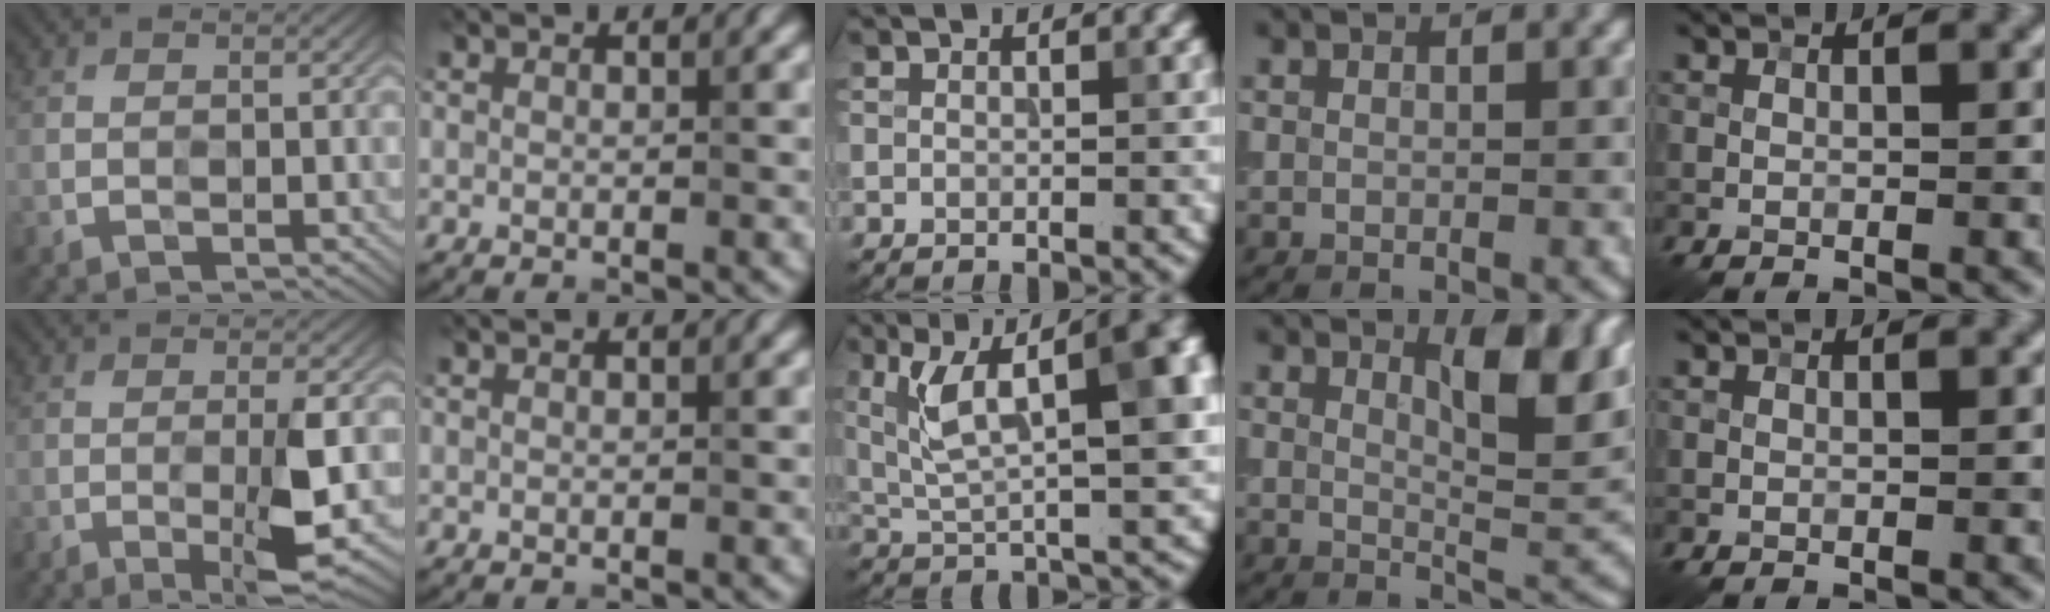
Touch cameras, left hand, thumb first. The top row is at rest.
{"thumb": {"total": 5.3, "force": [-1.7, 0.5, 5.0], "torque": [-0.074, 0.006, -0.023]}, "middle": {"total": 12.5, "force": [4.0, 4.9, 10.8], "torque": [-0.174, 0.006, 0.073]}, "ring": {"total": 6.4, "force": [2.8, 1.9, 5.4], "torque": [-0.073, -0.002, 0.045]}}